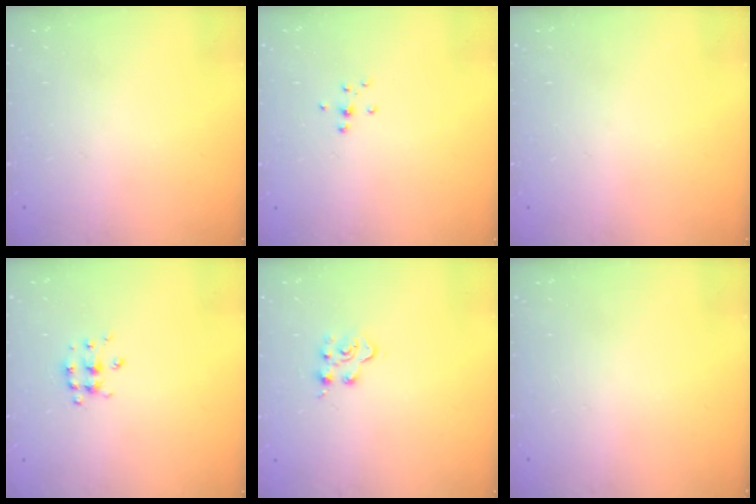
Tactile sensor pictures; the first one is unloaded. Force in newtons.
{"total": 5.5, "press": 5.4, "slide": 0.7}
{"total": 0.0}
{"total": 5.7, "press": 5.7, "slide": 0.5}
{"total": 4.2, "press": 4.2, "slide": 0.5}
{"total": 0.0}